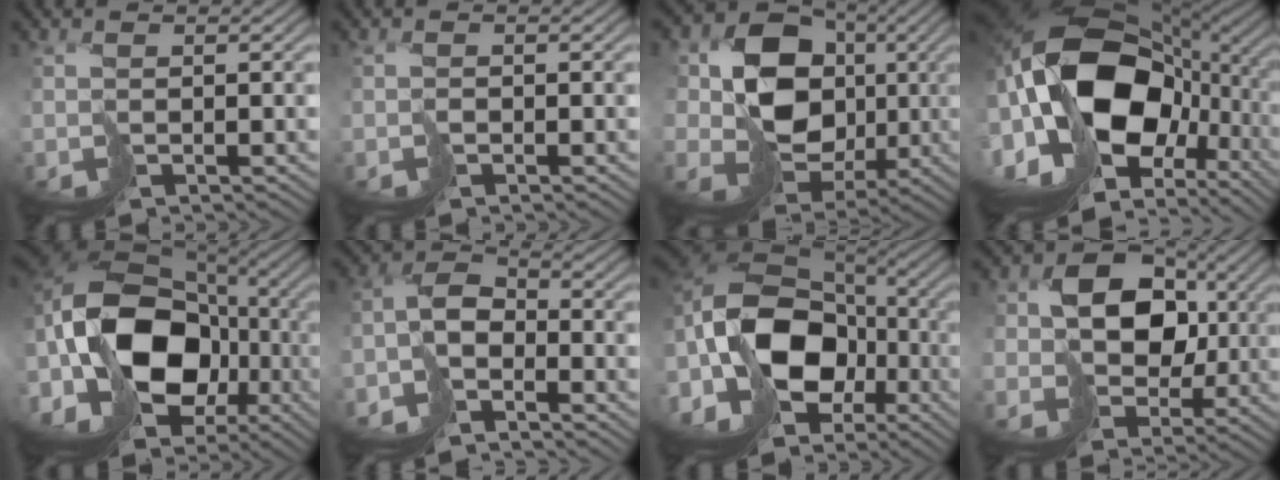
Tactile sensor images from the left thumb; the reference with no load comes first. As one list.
[{"total": 0.7, "force": [-0.6, 0.0, -0.3], "torque": [0.008, 0.003, -0.013]}, {"total": 14.8, "force": [1.4, 12.9, 7.2], "torque": [-0.144, -0.008, 0.026]}, {"total": 20.3, "force": [-1.5, 12.2, 16.1], "torque": [-0.319, -0.014, -0.021]}, {"total": 18.4, "force": [-1.9, 12.5, 13.3], "torque": [-0.291, -0.006, -0.028]}, {"total": 6.0, "force": [-4.8, 2.7, 2.5], "torque": [-0.036, 0.003, -0.102]}, {"total": 17.1, "force": [-3.4, 11.8, 11.9], "torque": [-0.257, -0.014, -0.052]}, {"total": 8.1, "force": [0.5, 6.9, 4.2], "torque": [-0.047, -0.002, -0.005]}]